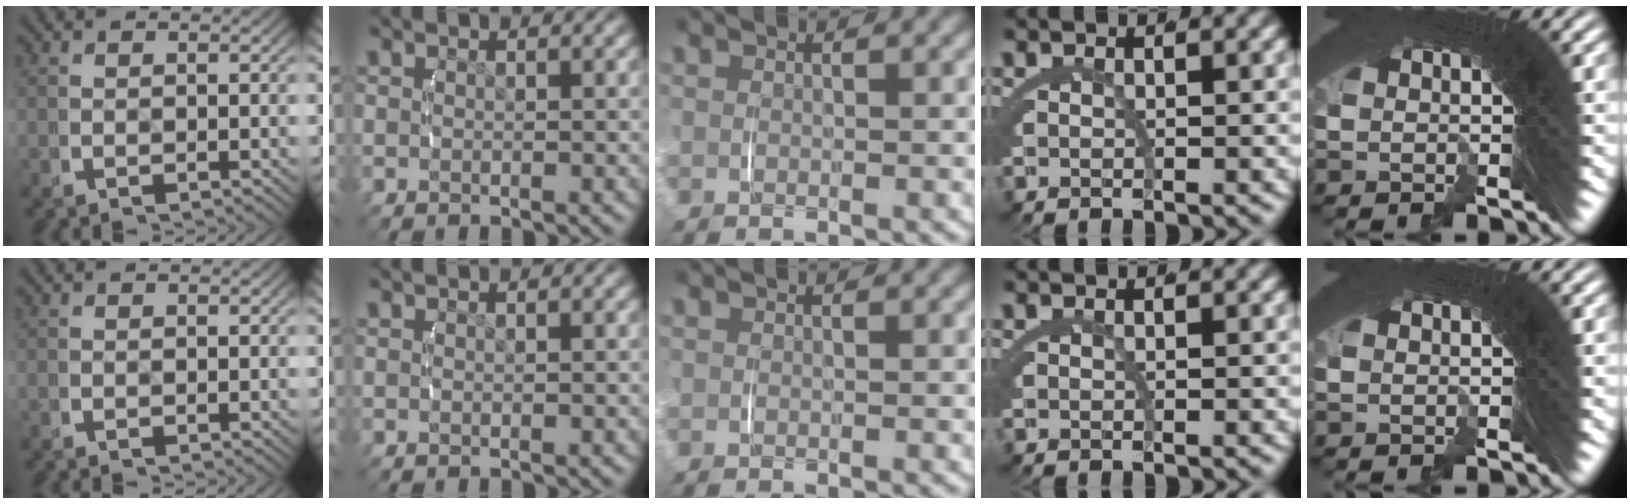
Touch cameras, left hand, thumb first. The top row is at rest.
{}